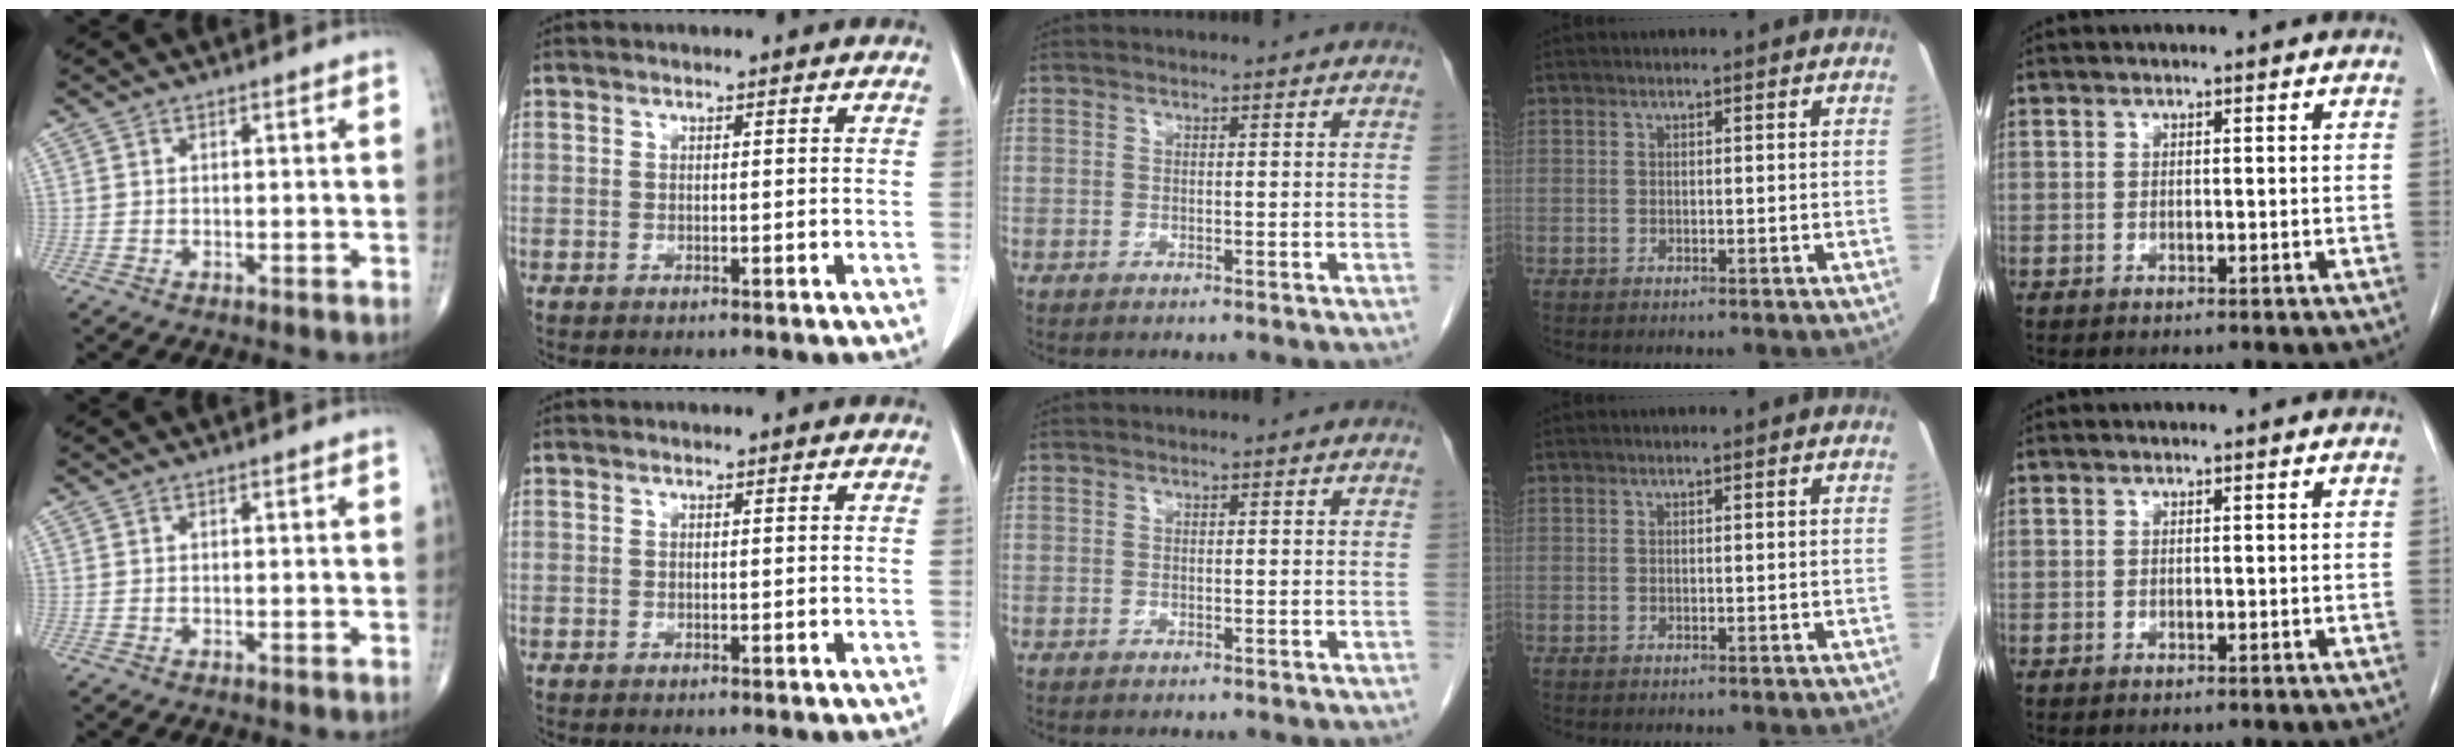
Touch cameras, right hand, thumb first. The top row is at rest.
{}